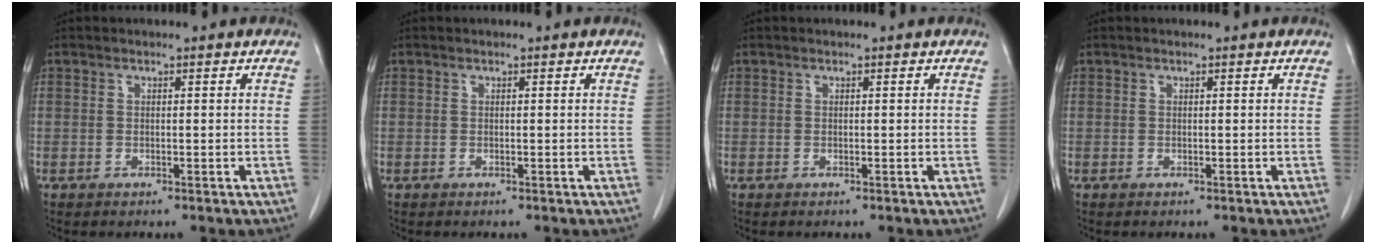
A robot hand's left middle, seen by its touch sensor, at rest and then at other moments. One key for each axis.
{"total": 0.0}
{"total": 0.0}
{"total": 0.0}